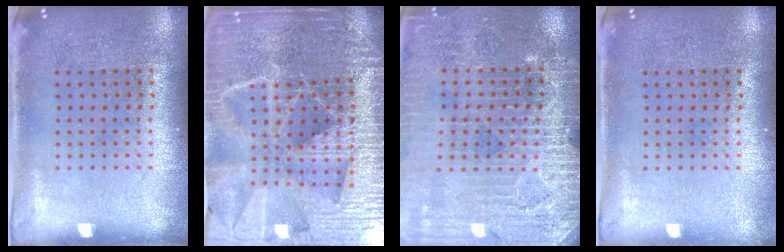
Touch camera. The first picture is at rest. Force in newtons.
{"total": 5.7, "press": 5.0, "slide": 2.7}
{"total": 3.4, "press": 3.4, "slide": 0.1}
{"total": 0.6, "press": 0.6, "slide": 0.1}